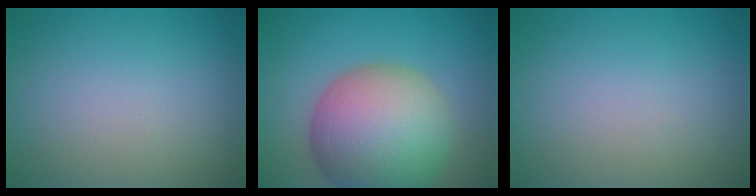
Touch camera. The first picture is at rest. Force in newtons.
{"total": 12.3, "press": 12.3, "slide": 1.0}
{"total": 0.0}